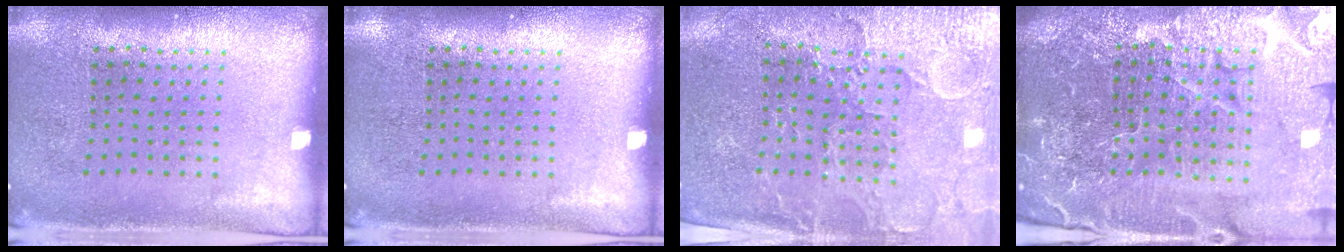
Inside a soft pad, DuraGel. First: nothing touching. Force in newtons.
{"total": 0.0}
{"total": 3.5, "press": 3.3, "slide": 1.2}
{"total": 6.2, "press": 5.6, "slide": 2.8}